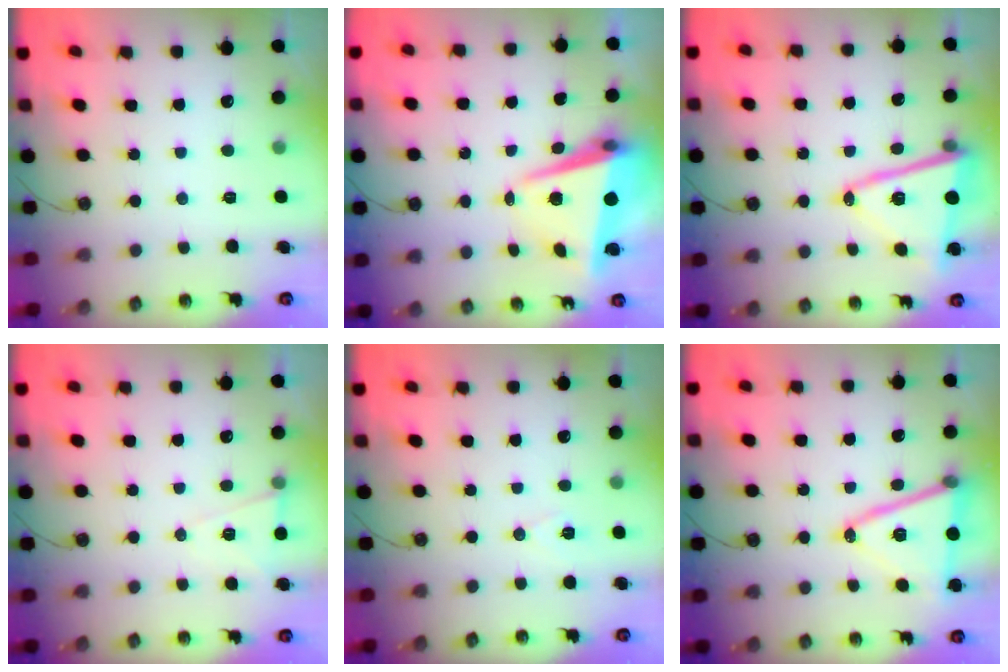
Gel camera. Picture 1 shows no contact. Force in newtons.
{"total": 8.1, "press": 7.8, "slide": 2.3}
{"total": 15.0, "press": 14.9, "slide": 1.8}
{"total": 6.9, "press": 5.3, "slide": 4.5}
{"total": 5.8, "press": 3.9, "slide": 4.3}
{"total": 16.1, "press": 15.6, "slide": 3.9}